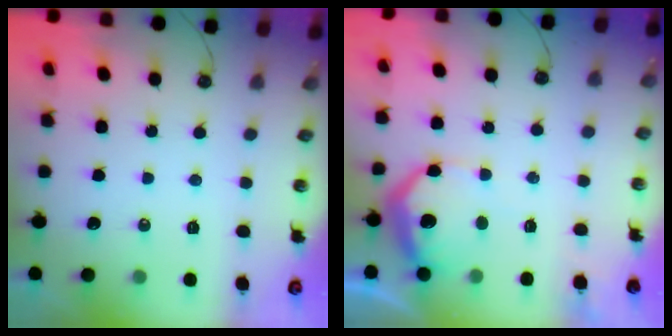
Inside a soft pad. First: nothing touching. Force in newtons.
{"total": 12.0, "press": 11.9, "slide": 0.8}